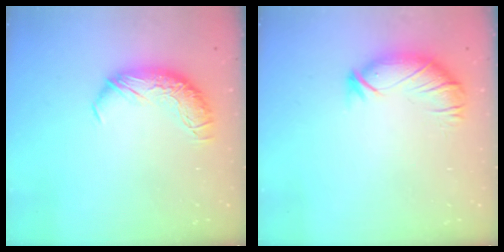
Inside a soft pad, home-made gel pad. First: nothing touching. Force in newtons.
{"total": 2.9, "press": 2.3, "slide": 1.7}